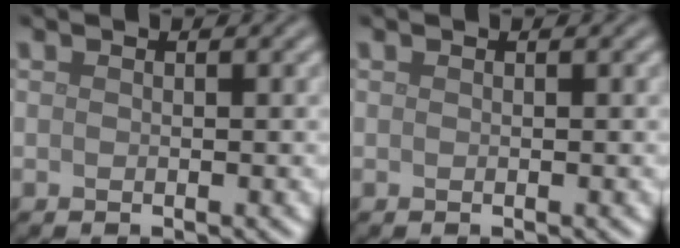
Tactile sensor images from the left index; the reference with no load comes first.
{"total": 0.0}